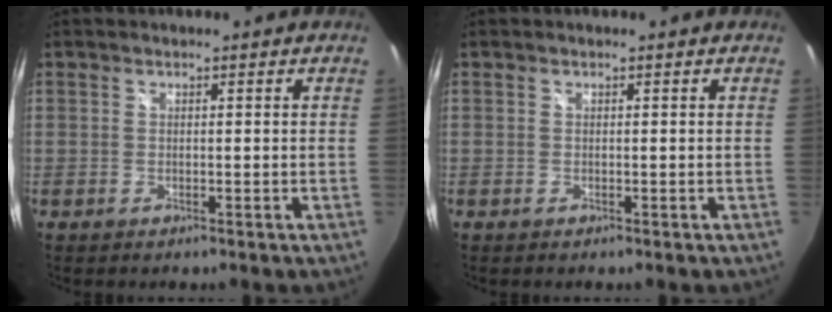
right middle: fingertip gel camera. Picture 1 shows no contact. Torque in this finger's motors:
{"motor_torque": [0.07, 0.00, -0.01, 0.01]}